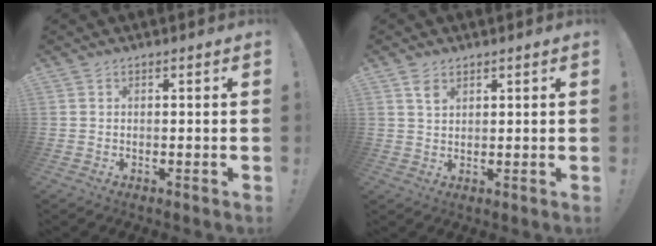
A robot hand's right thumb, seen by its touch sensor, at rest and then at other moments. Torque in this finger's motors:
{"motor_torque": [0.01, 0.02, 0.21, 0.19, 0.00]}